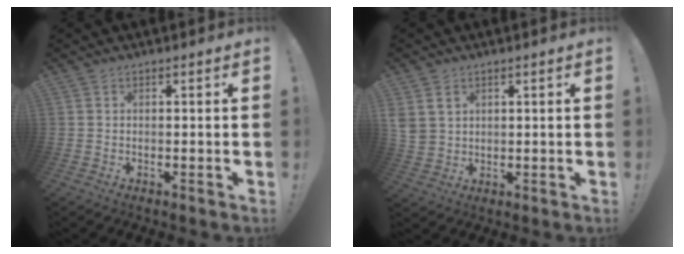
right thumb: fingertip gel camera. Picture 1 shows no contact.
{"total": 4.9, "force": [2.3, 4.0, 1.9], "torque": [-0.033, -0.005, 0.044]}